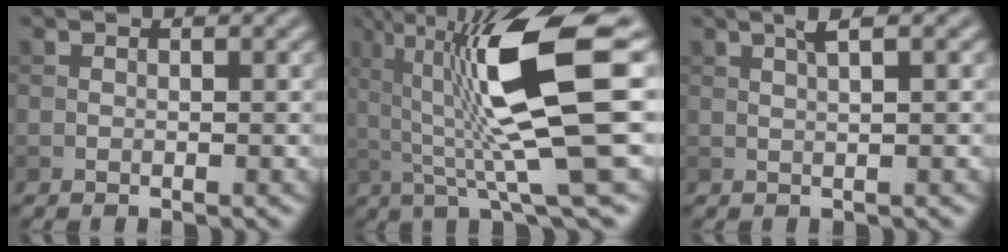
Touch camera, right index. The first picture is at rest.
{"total": 12.3, "force": [2.3, 2.3, 11.8], "torque": [-0.188, 0.002, 0.045]}
{"total": 1.8, "force": [0.8, 0.3, 1.6], "torque": [-0.025, 0.004, 0.014]}